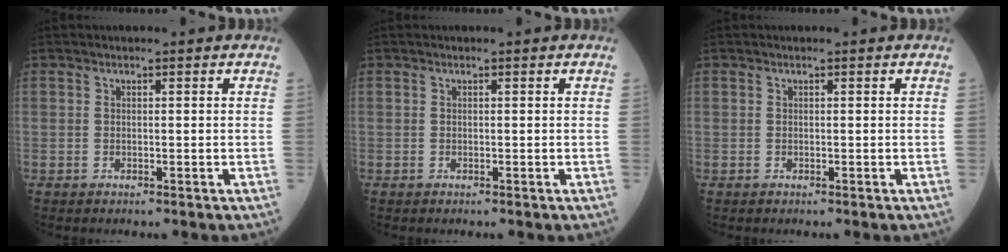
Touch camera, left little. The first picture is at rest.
{"total": 0.0}
{"total": 0.0}